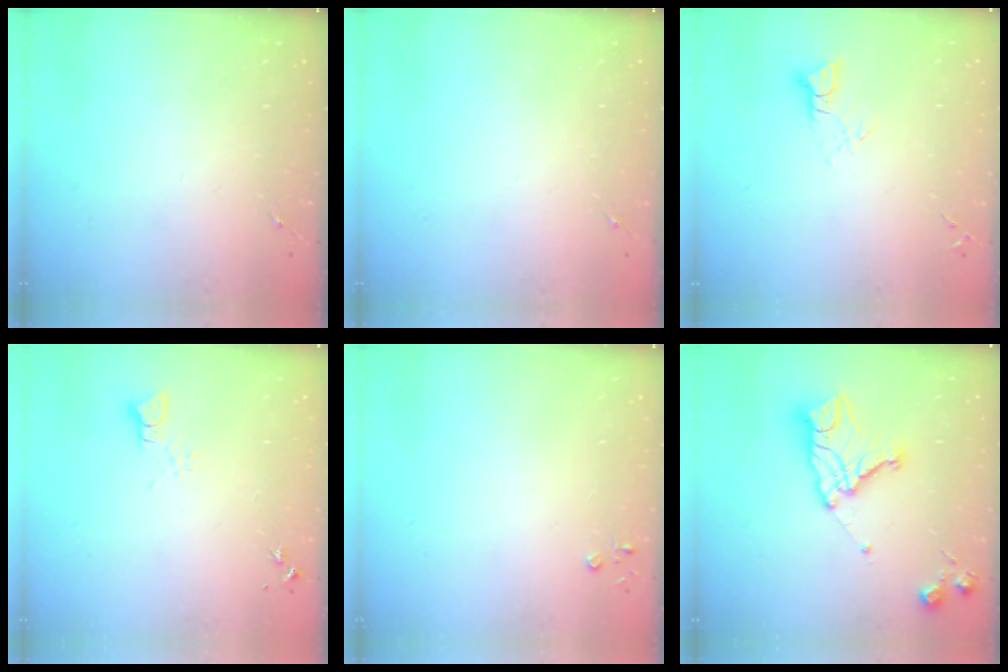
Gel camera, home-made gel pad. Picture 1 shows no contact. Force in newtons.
{"total": 0.0}
{"total": 4.4, "press": 4.4, "slide": 0.3}
{"total": 3.2, "press": 3.2, "slide": 0.1}
{"total": 2.2, "press": 2.2, "slide": 0.3}
{"total": 15.7, "press": 15.6, "slide": 1.3}